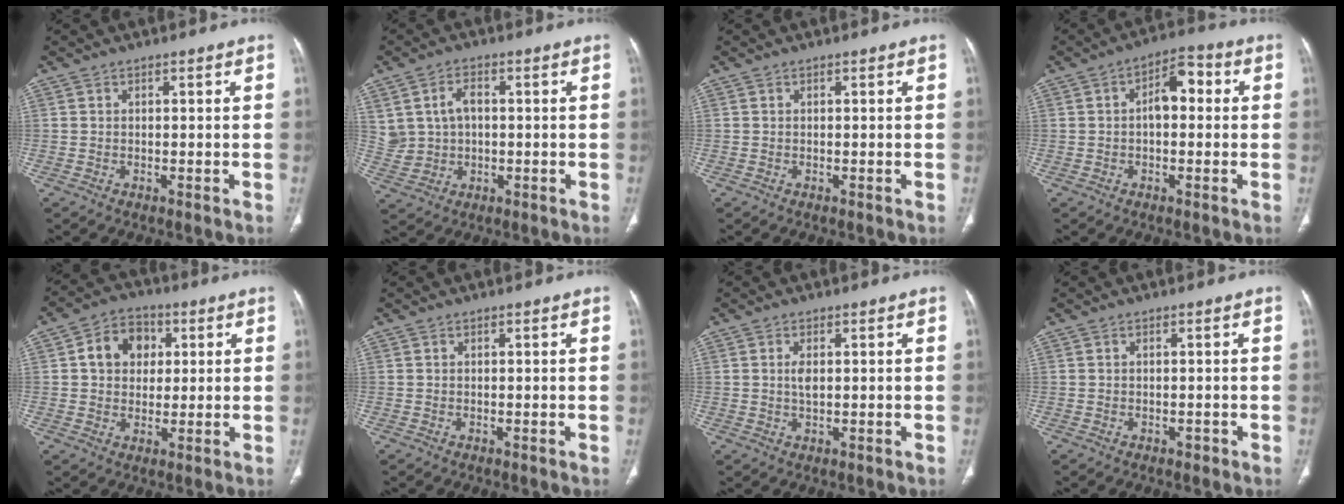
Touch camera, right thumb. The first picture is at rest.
{"total": 3.2, "force": [0.8, 2.3, 2.0], "torque": [-0.038, 0.004, 0.020]}
{"total": 0.0}
{"total": 6.9, "force": [0.6, 4.0, 5.6], "torque": [-0.066, 0.024, -0.002]}
{"total": 9.0, "force": [2.1, 7.3, 5.0], "torque": [-0.048, 0.006, 0.028]}
{"total": 0.0}
{"total": 2.1, "force": [0.4, 1.0, 1.8], "torque": [-0.034, -0.002, 0.009]}
{"total": 0.6, "force": [-0.3, 0.4, 0.3], "torque": [-0.003, 0.001, -0.005]}